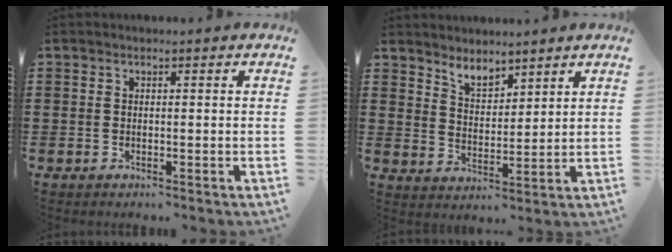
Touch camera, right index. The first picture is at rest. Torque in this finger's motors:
{"motor_torque": [0.00, 0.00, 0.03, 0.05]}